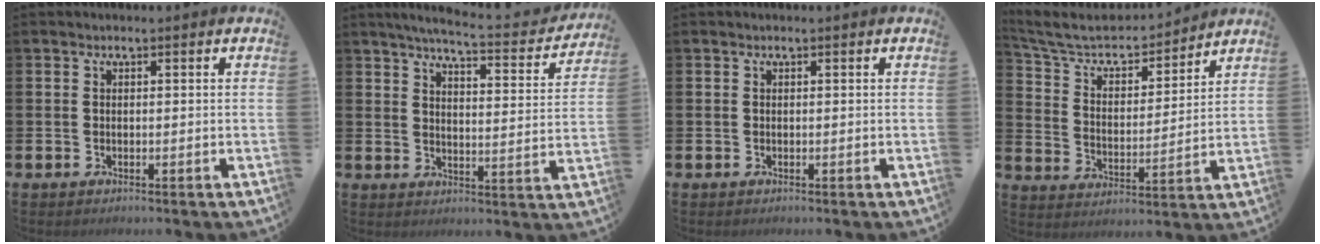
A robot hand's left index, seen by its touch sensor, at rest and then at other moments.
{"total": 5.1, "force": [4.7, 0.1, 1.8], "torque": [-0.045, -0.039, 0.074]}
{"total": 0.0}
{"total": 7.6, "force": [7.0, 2.4, 1.9], "torque": [-0.076, -0.052, 0.120]}